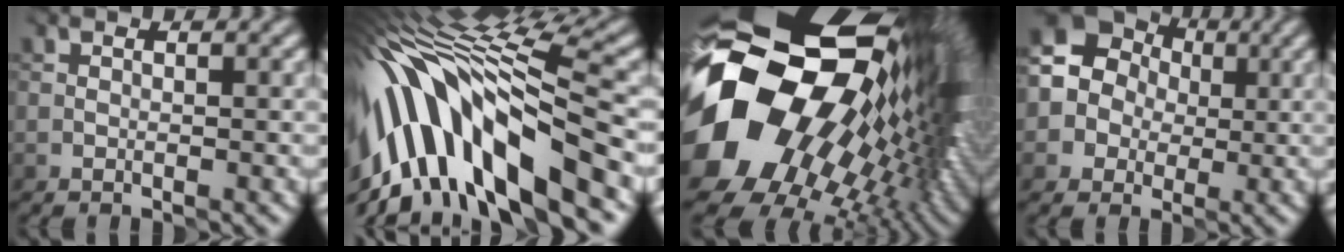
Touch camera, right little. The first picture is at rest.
{"total": 14.1, "force": [-2.4, 5.4, 12.8], "torque": [-0.231, 0.016, -0.022]}
{"total": 21.1, "force": [0.7, 15.5, 14.2], "torque": [-0.256, -0.051, 0.039]}
{"total": 6.0, "force": [0.7, 5.7, 1.9], "torque": [-0.022, 0.019, -0.012]}